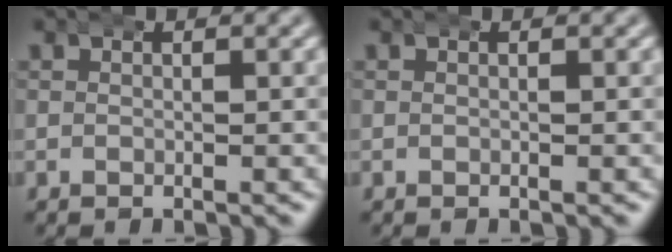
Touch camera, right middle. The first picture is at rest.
{"total": 0.0}